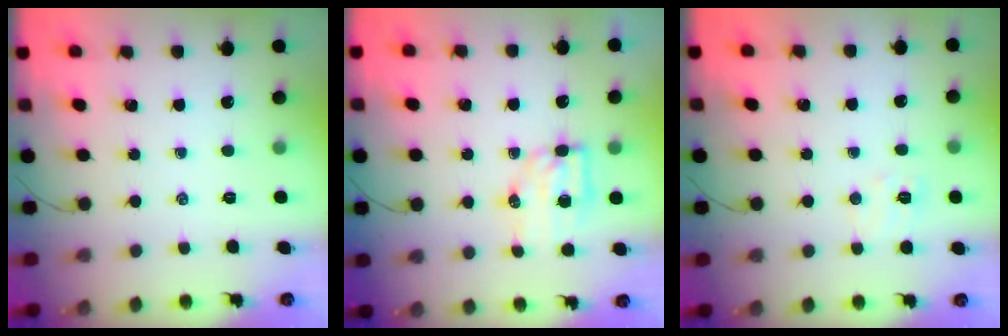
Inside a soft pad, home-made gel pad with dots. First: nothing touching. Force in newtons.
{"total": 7.1, "press": 7.0, "slide": 0.9}
{"total": 5.1, "press": 5.0, "slide": 1.2}